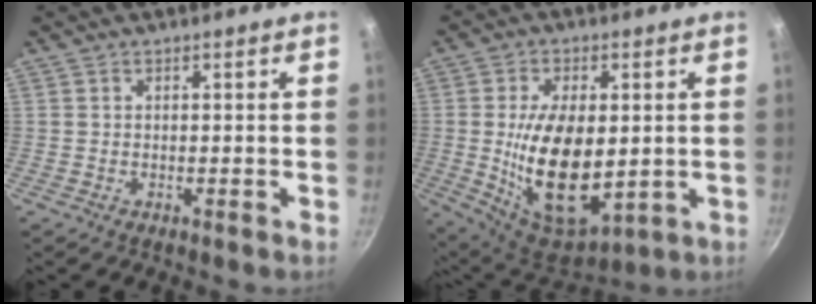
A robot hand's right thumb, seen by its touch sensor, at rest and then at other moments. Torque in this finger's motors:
{"motor_torque": [1.42, 3.59, 2.34, -0.43, 0.50]}